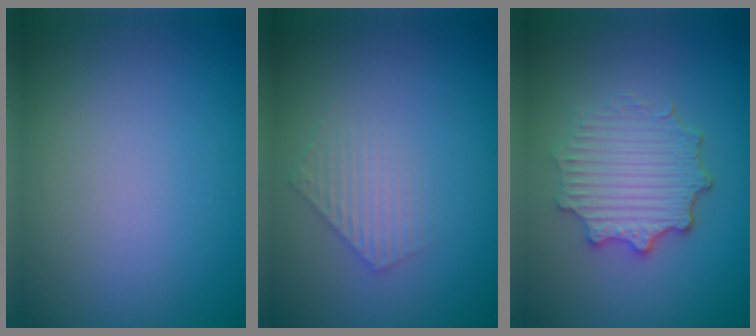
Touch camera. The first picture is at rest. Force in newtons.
{"total": 1.9, "press": 1.9, "slide": 0.3}
{"total": 4.7, "press": 3.7, "slide": 2.9}